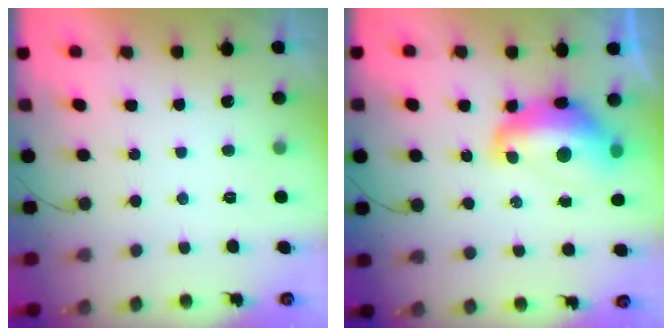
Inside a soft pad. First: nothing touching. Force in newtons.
{"total": 14.4, "press": 14.4, "slide": 1.3}